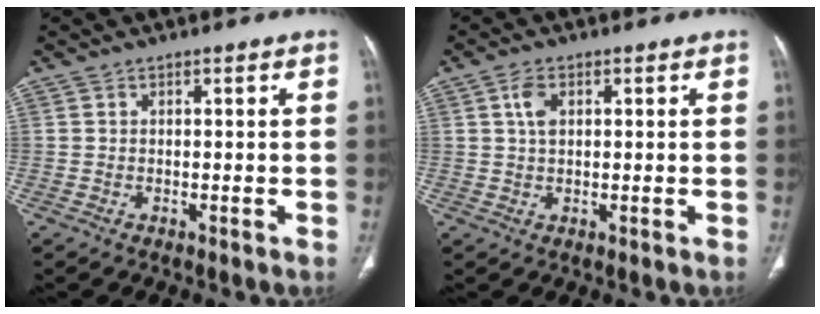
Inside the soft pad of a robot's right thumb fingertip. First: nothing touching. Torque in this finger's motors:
{"motor_torque": [-0.28, 0.36, 0.44, -0.08, 0.11]}